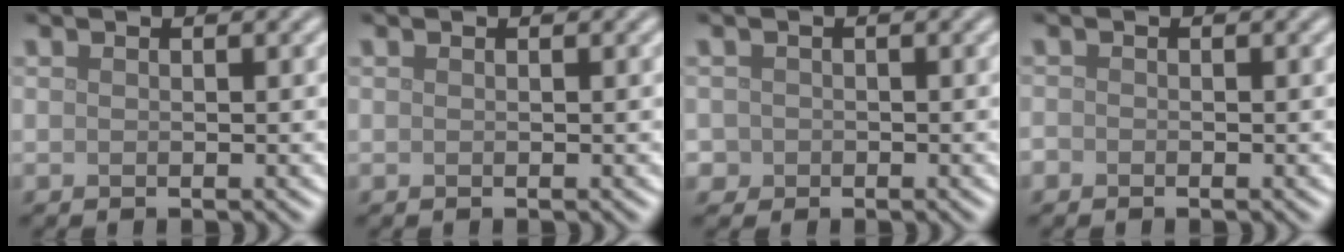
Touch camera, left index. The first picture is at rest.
{"total": 0.0}
{"total": 1.1, "force": [-0.2, 1.0, 0.0], "torque": [0.011, -0.003, -0.006]}
{"total": 0.5, "force": [-0.4, 0.3, 0.1], "torque": [0.001, -0.003, -0.009]}